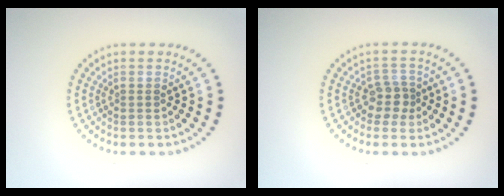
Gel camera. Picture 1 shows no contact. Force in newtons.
{"total": 2.2, "press": 1.7, "slide": 1.3}